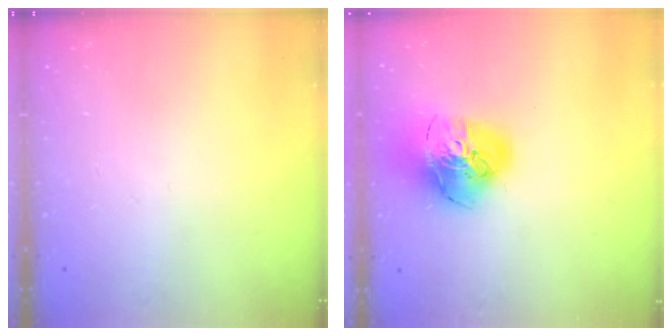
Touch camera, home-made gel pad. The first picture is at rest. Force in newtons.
{"total": 19.9, "press": 19.8, "slide": 2.2}